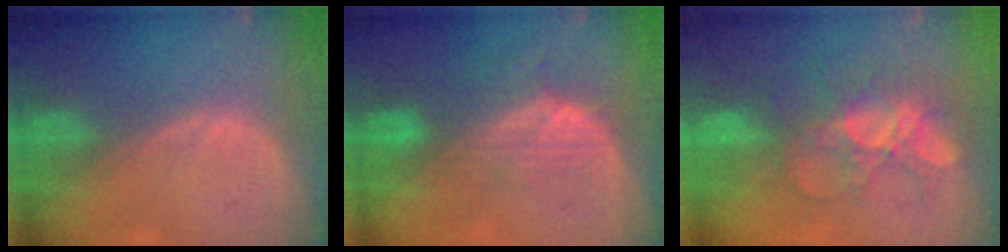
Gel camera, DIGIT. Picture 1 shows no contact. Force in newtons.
{"total": 7.5, "press": 6.8, "slide": 3.2}
{"total": 9.2, "press": 8.6, "slide": 3.4}